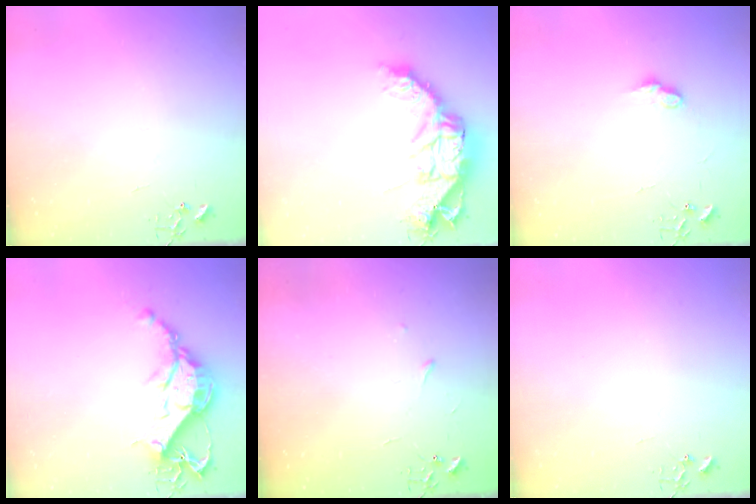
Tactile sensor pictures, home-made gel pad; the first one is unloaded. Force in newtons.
{"total": 16.2, "press": 16.2, "slide": 1.5}
{"total": 6.9, "press": 6.9, "slide": 0.2}
{"total": 13.8, "press": 13.8, "slide": 1.1}
{"total": 3.3, "press": 3.3, "slide": 0.5}
{"total": 0.0}